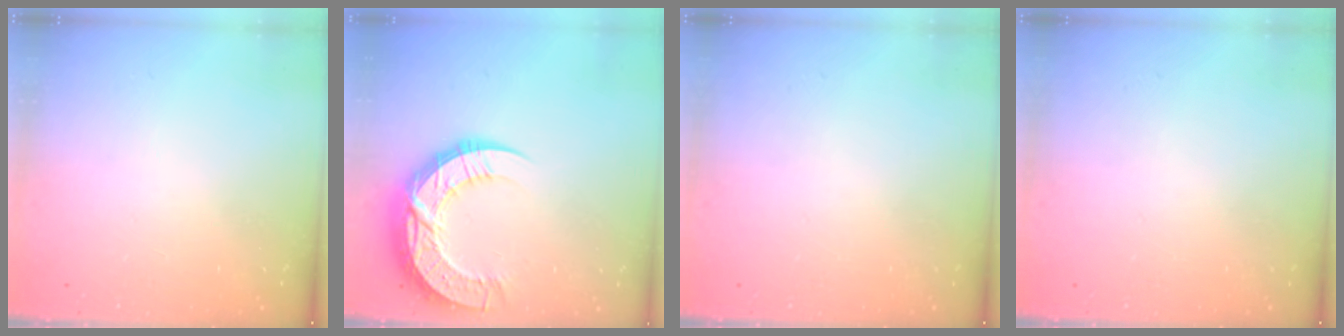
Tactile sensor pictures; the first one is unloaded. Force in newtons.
{"total": 16.5, "press": 16.5, "slide": 1.2}
{"total": 0.0}
{"total": 0.0}